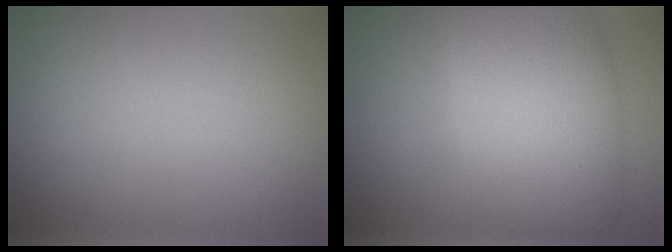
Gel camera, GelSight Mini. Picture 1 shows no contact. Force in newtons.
{"total": 10.0, "press": 10.0, "slide": 0.5}